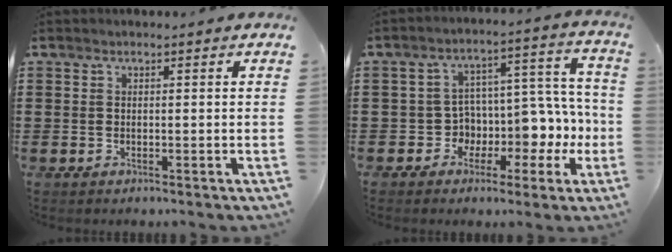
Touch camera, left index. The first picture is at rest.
{"total": 6.3, "force": [-0.9, 5.7, 2.4], "torque": [-0.064, -0.026, -0.012]}